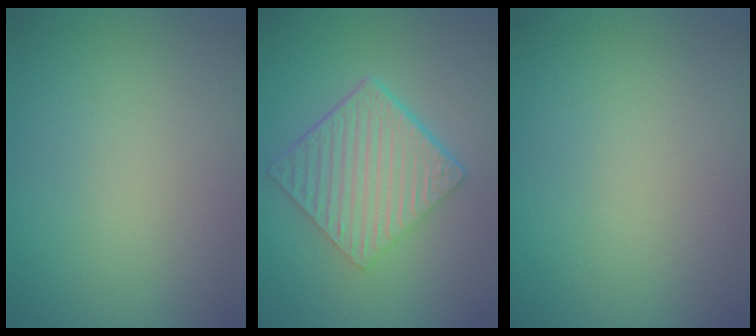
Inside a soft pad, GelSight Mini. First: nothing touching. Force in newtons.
{"total": 6.9, "press": 4.6, "slide": 5.1}
{"total": 0.0}